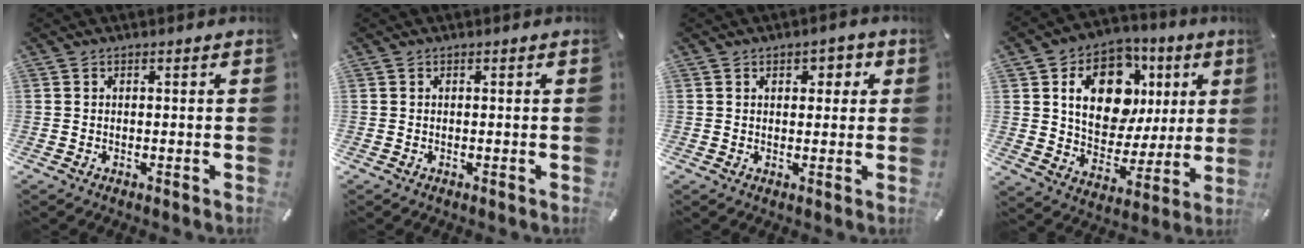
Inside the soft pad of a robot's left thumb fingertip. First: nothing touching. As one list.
[{"total": 0.0}, {"total": 2.9, "force": [1.0, 2.1, 1.8], "torque": [-0.016, -0.002, 0.008]}, {"total": 17.0, "force": [6.1, 12.4, 10.0], "torque": [-0.156, -0.018, 0.115]}]